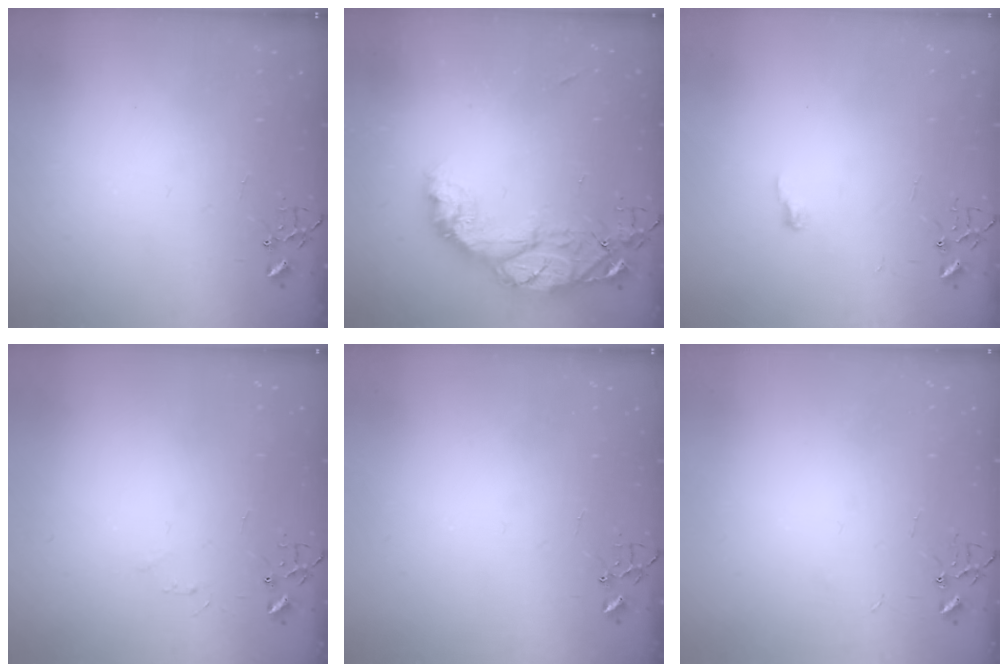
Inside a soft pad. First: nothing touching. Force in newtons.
{"total": 15.7, "press": 15.7, "slide": 1.4}
{"total": 4.4, "press": 4.4, "slide": 0.4}
{"total": 3.5, "press": 3.4, "slide": 0.4}
{"total": 0.0}
{"total": 2.4, "press": 2.4, "slide": 0.3}